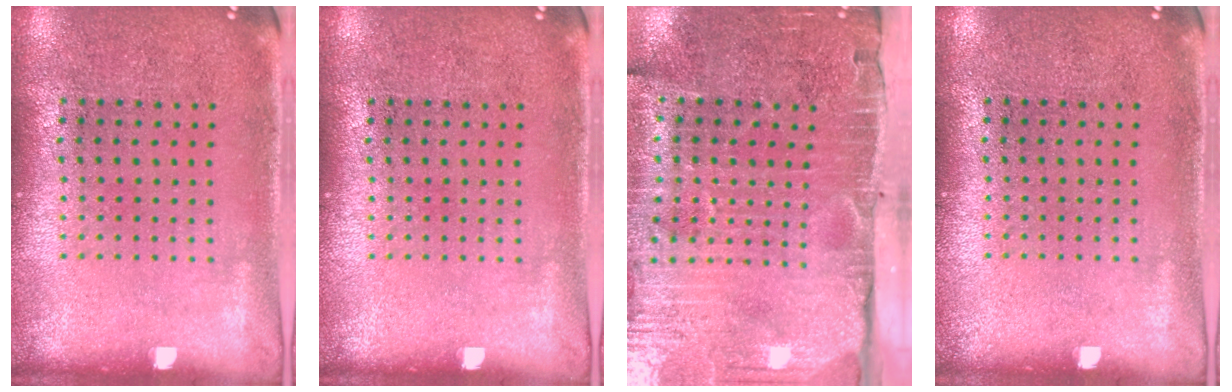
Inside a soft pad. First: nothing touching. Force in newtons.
{"total": 0.0}
{"total": 4.7, "press": 3.9, "slide": 2.6}
{"total": 0.0}